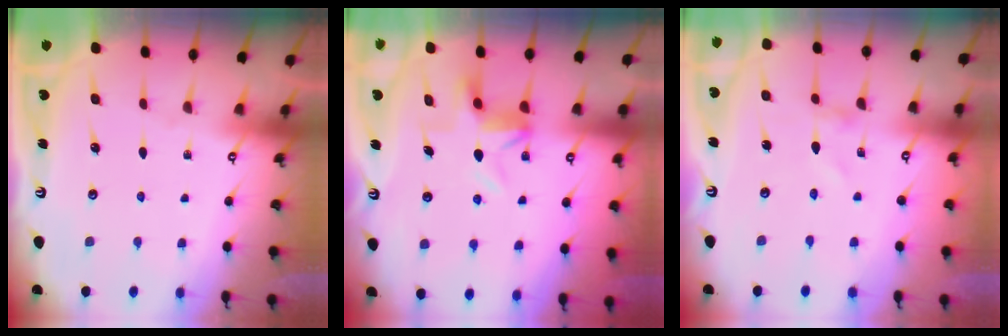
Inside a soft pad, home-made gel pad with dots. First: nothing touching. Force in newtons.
{"total": 4.7, "press": 4.7, "slide": 0.3}
{"total": 0.8, "press": 0.8, "slide": 0.1}